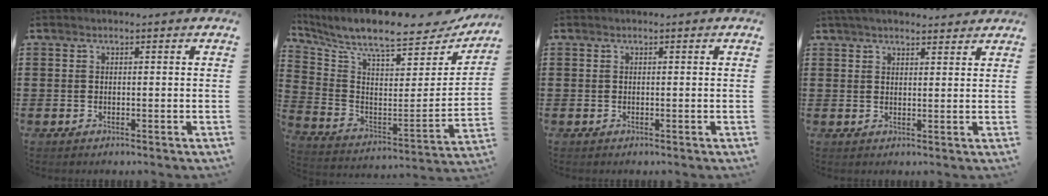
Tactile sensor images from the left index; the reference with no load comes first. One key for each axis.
{"total": 8.7, "fx": 7.7, "fy": 0.9, "fz": 3.9, "tx": -0.105, "ty": -0.067, "tz": 0.128}
{"total": 0.0}
{"total": 3.1, "fx": 2.8, "fy": 0.5, "fz": 1.2, "tx": -0.030, "ty": 0.002, "tz": 0.052}